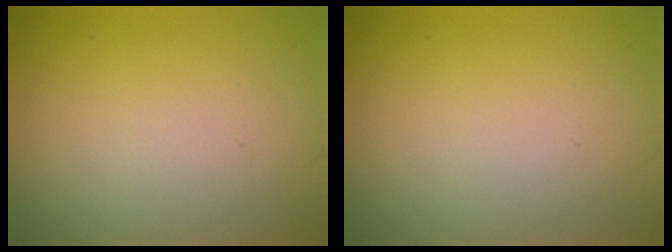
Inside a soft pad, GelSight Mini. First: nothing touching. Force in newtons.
{"total": 0.0}